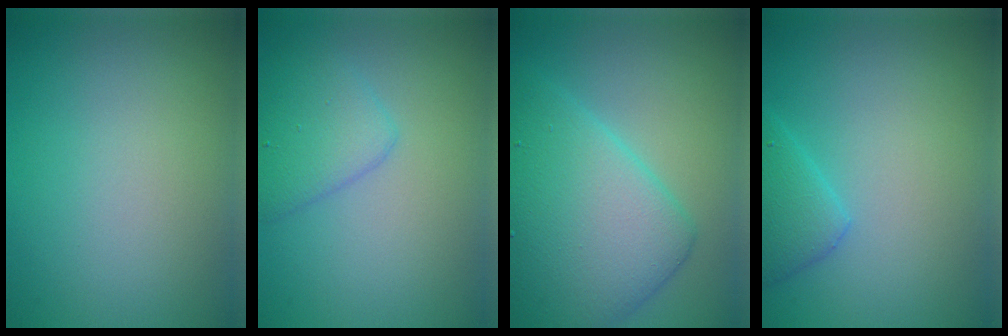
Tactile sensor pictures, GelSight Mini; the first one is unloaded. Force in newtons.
{"total": 3.2, "press": 3.2, "slide": 0.1}
{"total": 8.7, "press": 8.7, "slide": 0.1}
{"total": 2.4, "press": 2.4, "slide": 0.2}